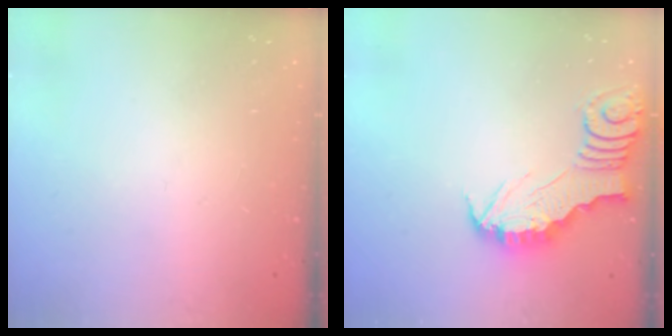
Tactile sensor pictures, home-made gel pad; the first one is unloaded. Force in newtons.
{"total": 3.0, "press": 3.0, "slide": 0.3}